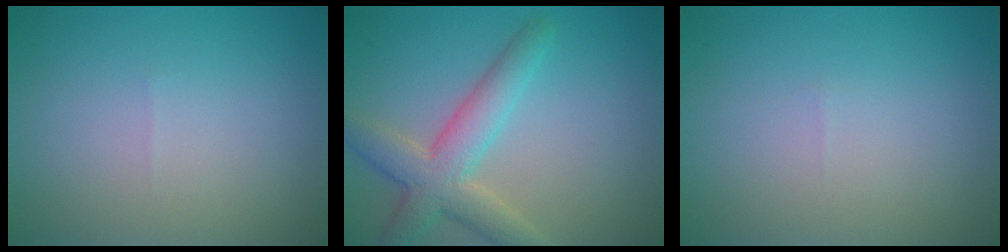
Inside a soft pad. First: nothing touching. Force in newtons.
{"total": 4.9, "press": 4.9, "slide": 0.3}
{"total": 0.0}